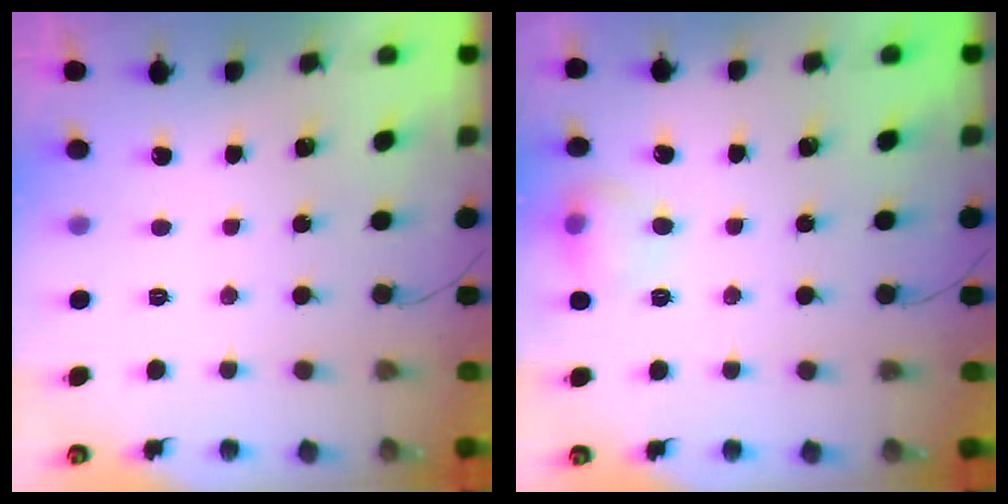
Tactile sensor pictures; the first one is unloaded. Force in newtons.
{"total": 8.3, "press": 8.3, "slide": 0.8}